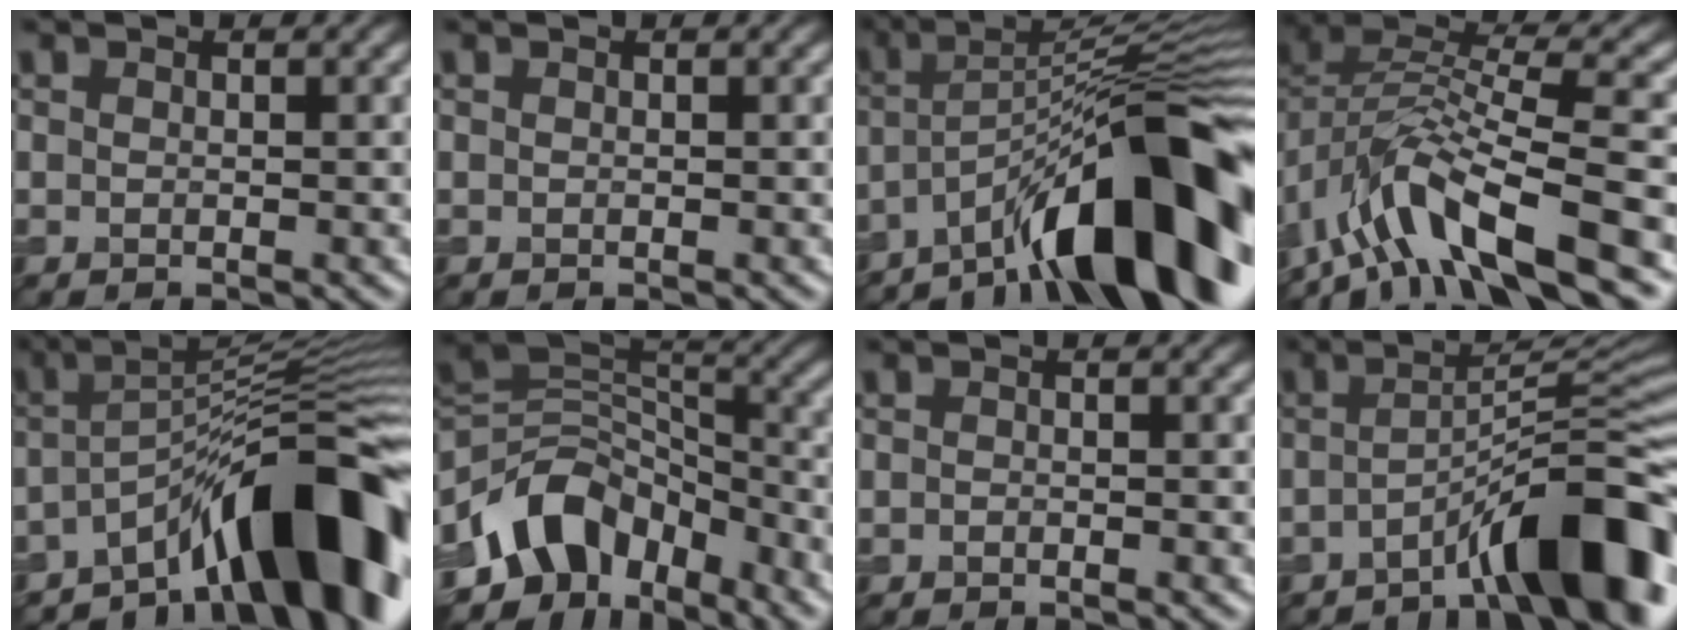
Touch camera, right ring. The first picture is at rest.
{"total": 0.0}
{"total": 13.2, "force": [-7.7, 2.9, 10.4], "torque": [-0.140, 0.024, -0.131]}
{"total": 10.2, "force": [-5.8, 3.6, 7.5], "torque": [-0.126, 0.010, -0.116]}
{"total": 12.7, "force": [-6.7, 3.5, 10.2], "torque": [-0.120, 0.023, -0.115]}
{"total": 10.1, "force": [-5.3, 6.6, 5.6], "torque": [-0.089, 0.011, -0.100]}
{"total": 0.7, "force": [-0.6, 0.1, 0.4], "torque": [-0.007, -0.002, -0.013]}
{"total": 10.0, "force": [-5.4, 1.9, 8.2], "torque": [-0.105, 0.021, -0.091]}